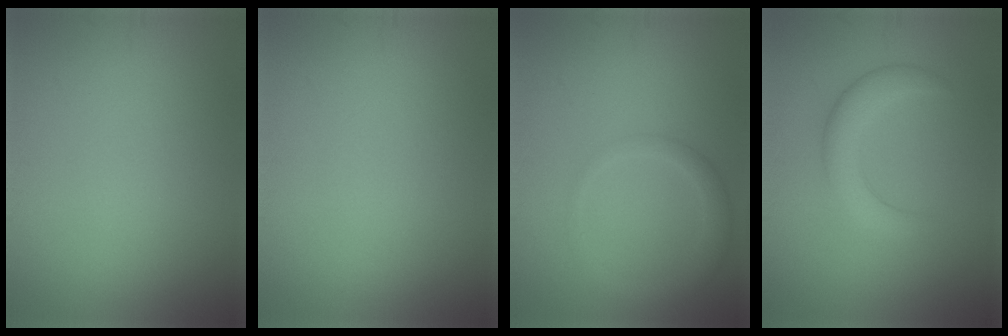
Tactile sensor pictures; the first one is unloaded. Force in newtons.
{"total": 0.0}
{"total": 2.3, "press": 2.3, "slide": 0.2}
{"total": 2.9, "press": 2.9, "slide": 0.2}